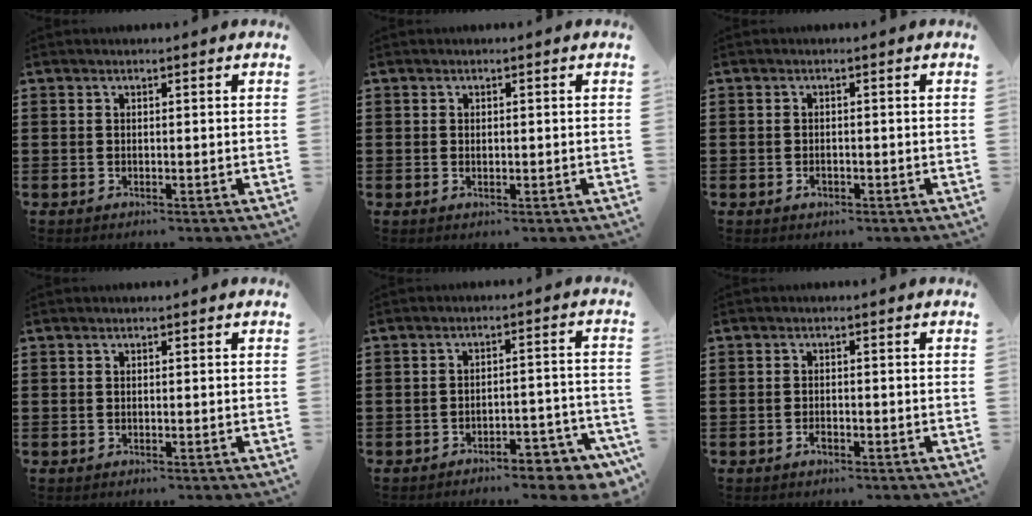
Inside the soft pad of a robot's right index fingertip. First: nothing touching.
{"total": 0.6, "force": [0.0, 0.3, 0.5], "torque": [-0.013, -0.001, 0.001]}
{"total": 1.1, "force": [-0.6, 0.7, 0.6], "torque": [-0.012, -0.002, -0.011]}
{"total": 0.0}
{"total": 5.1, "force": [-4.6, 0.7, 2.2], "torque": [-0.034, -0.001, -0.087]}
{"total": 1.3, "force": [-0.8, 0.6, 0.8], "torque": [-0.016, -0.002, -0.014]}